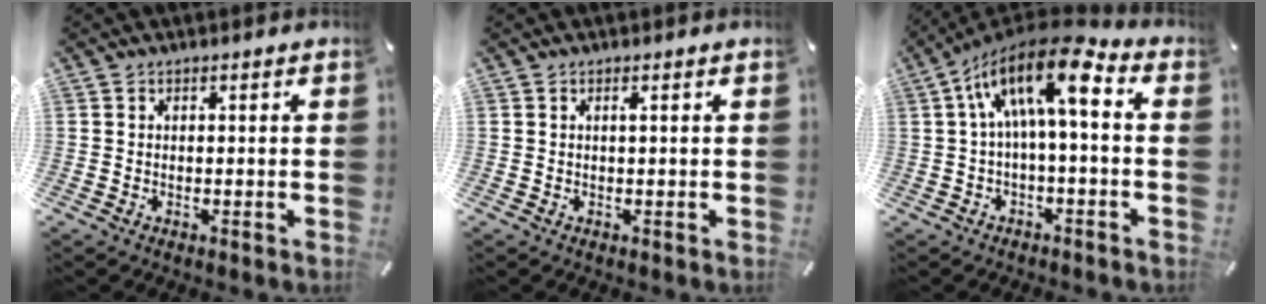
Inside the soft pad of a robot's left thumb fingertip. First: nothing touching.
{"total": 0.8, "force": [0.2, 0.0, 0.7], "torque": [-0.013, 0.000, 0.003]}
{"total": 15.1, "force": [3.0, 5.8, 13.6], "torque": [-0.244, -0.007, 0.049]}